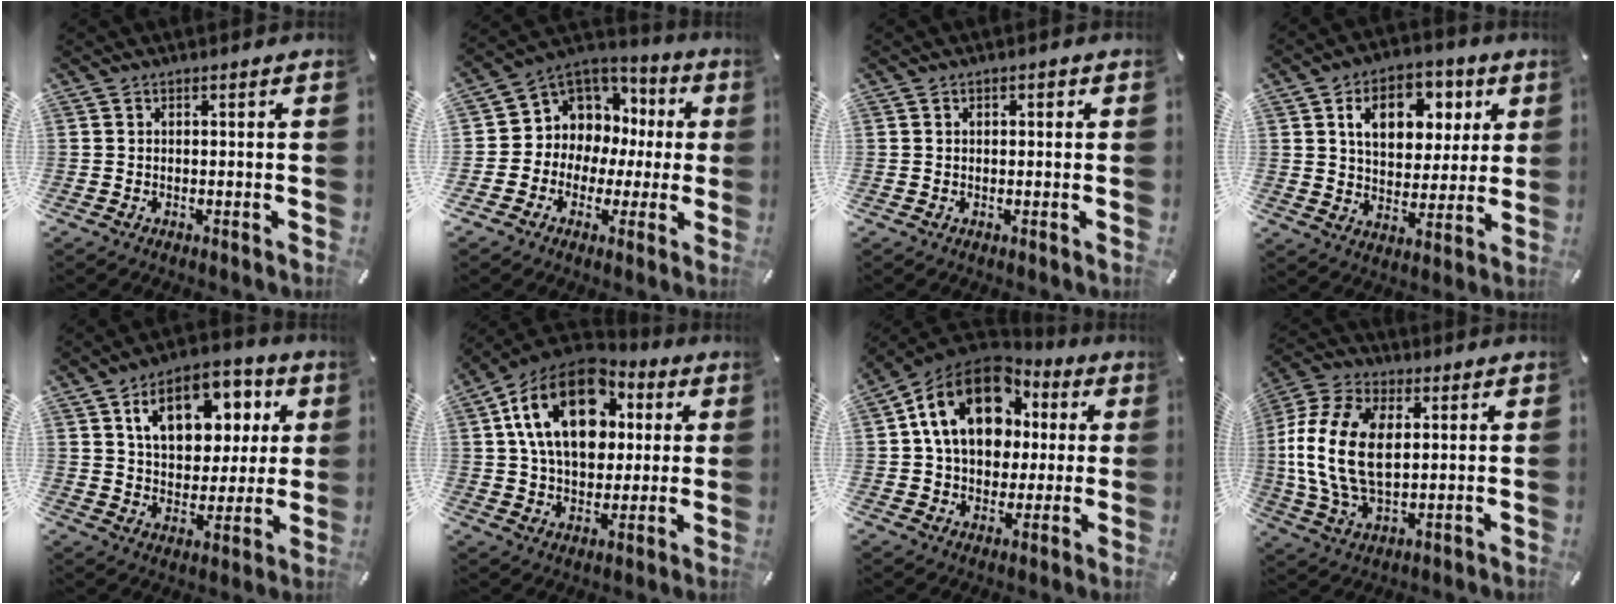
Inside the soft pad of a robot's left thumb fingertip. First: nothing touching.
{"total": 8.6, "force": [2.0, 8.3, 0.8], "torque": [-0.034, -0.035, 0.051]}
{"total": 0.9, "force": [0.2, 0.7, 0.5], "torque": [-0.012, 0.008, 0.001]}
{"total": 12.5, "force": [5.1, 9.1, 6.9], "torque": [-0.104, -0.011, 0.088]}
{"total": 14.7, "force": [6.6, 10.3, 8.2], "torque": [-0.129, -0.017, 0.119]}
{"total": 20.9, "force": [6.9, 14.0, 13.9], "torque": [-0.262, -0.011, 0.119]}
{"total": 18.6, "force": [4.9, 14.1, 11.1], "torque": [-0.203, -0.007, 0.090]}
{"total": 17.5, "force": [1.8, 11.5, 13.1], "torque": [-0.306, 0.006, 0.031]}